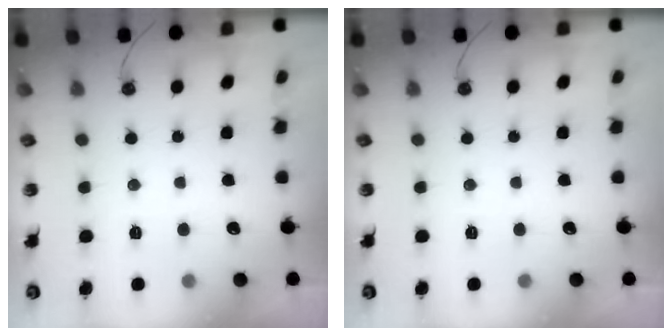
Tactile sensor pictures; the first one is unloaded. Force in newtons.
{"total": 0.0}